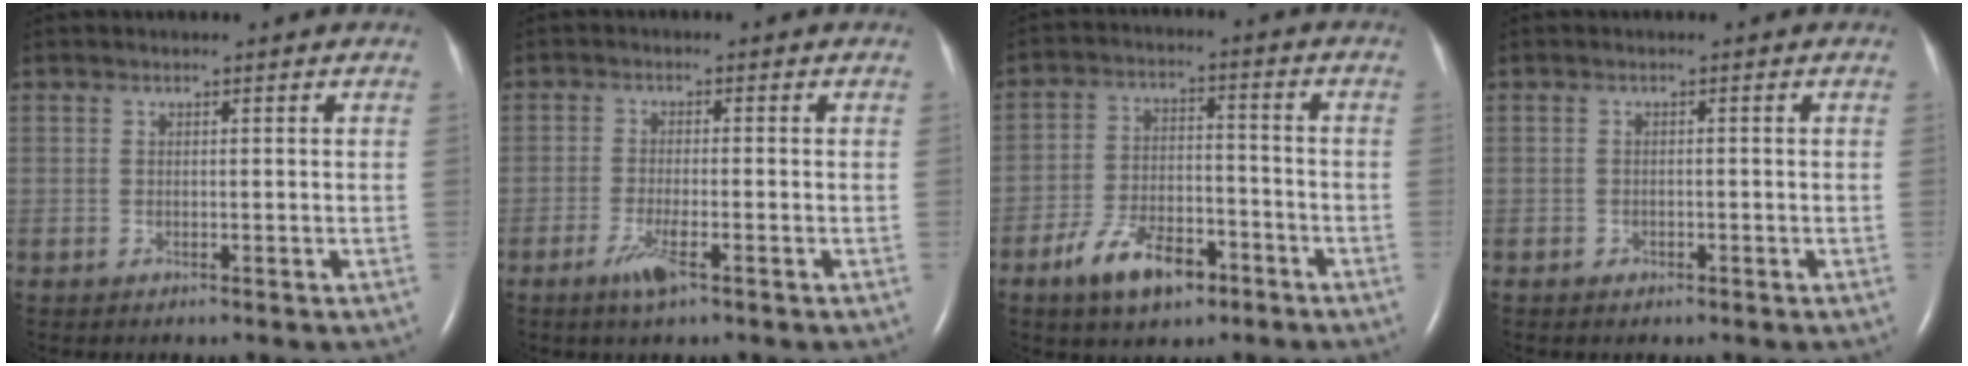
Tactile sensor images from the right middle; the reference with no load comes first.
{"total": 3.7, "force": [-2.1, 0.4, 3.0], "torque": [-0.069, -0.008, -0.040]}
{"total": 9.6, "force": [-5.8, 4.5, 6.1], "torque": [-0.120, 0.005, -0.096]}
{"total": 0.7, "force": [-0.4, 0.6, 0.2], "torque": [-0.006, 0.003, -0.004]}